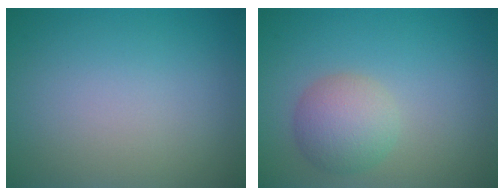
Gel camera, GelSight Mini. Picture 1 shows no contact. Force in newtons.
{"total": 3.7, "press": 3.7, "slide": 0.1}